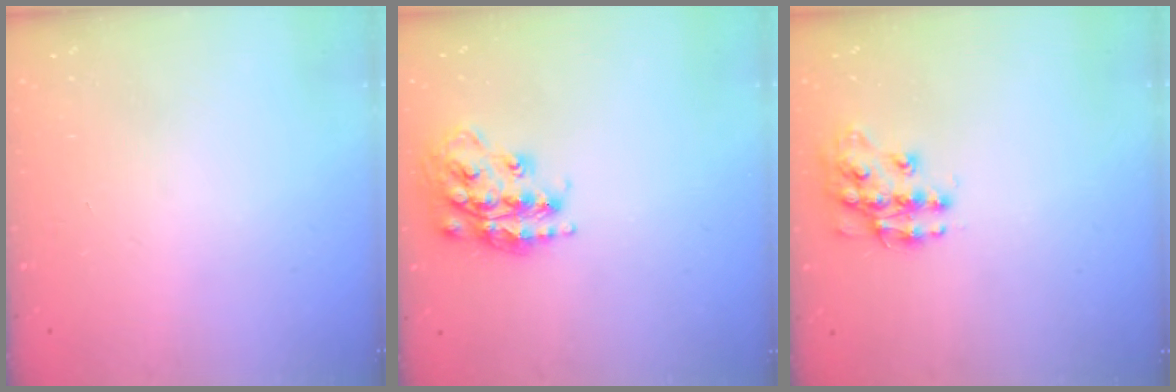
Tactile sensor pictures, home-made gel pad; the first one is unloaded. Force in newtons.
{"total": 17.1, "press": 17.1, "slide": 1.0}
{"total": 11.9, "press": 11.9, "slide": 0.9}